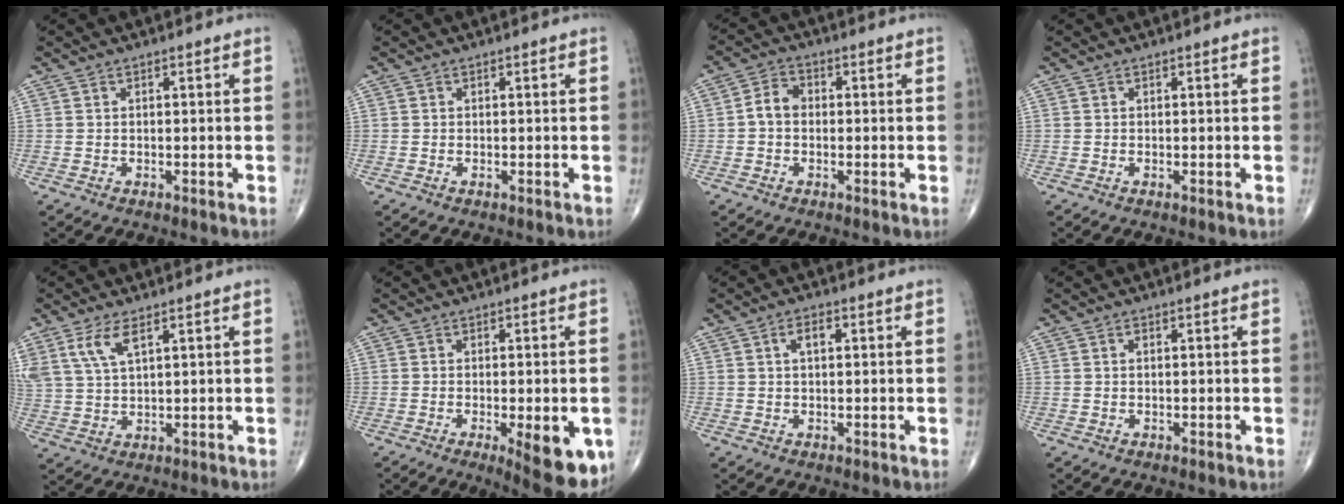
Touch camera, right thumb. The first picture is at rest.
{"total": 0.0}
{"total": 4.2, "force": [-0.4, 3.2, 2.6], "torque": [-0.040, 0.018, -0.016]}
{"total": 0.0}
{"total": 6.7, "force": [3.7, 2.5, 5.0], "torque": [-0.115, -0.007, 0.082]}
{"total": 11.6, "force": [-4.0, 3.7, 10.2], "torque": [-0.114, -0.010, -0.042]}
{"total": 2.7, "force": [0.8, 1.4, 2.2], "torque": [-0.039, 0.007, 0.012]}
{"total": 0.5, "force": [0.1, 0.3, 0.4], "torque": [-0.006, 0.001, 0.001]}